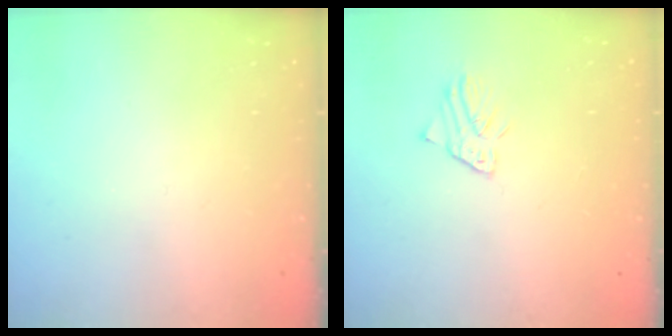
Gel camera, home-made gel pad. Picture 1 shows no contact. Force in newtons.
{"total": 1.5, "press": 1.5, "slide": 0.1}